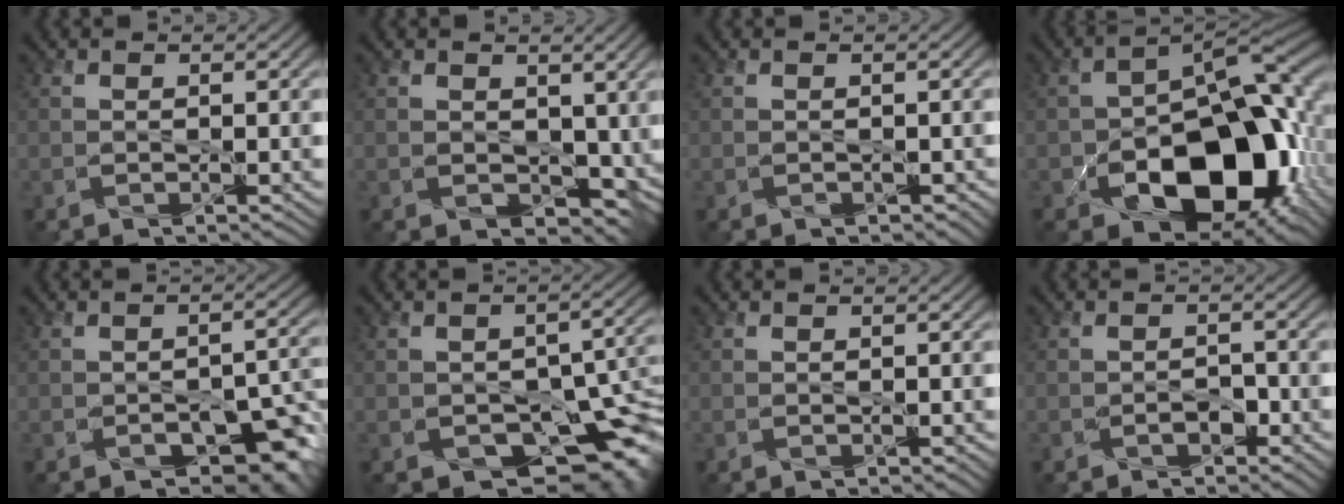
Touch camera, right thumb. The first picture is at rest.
{"total": 6.2, "force": [0.5, 4.5, 4.2], "torque": [-0.075, -0.024, 0.016]}
{"total": 0.5, "force": [-0.3, 0.4, 0.2], "torque": [-0.004, -0.007, -0.002]}
{"total": 17.6, "force": [-5.6, 11.0, 12.5], "torque": [-0.167, -0.034, -0.086]}
{"total": 7.0, "force": [-3.9, 4.0, 4.3], "torque": [-0.051, -0.001, -0.048]}
{"total": 11.9, "force": [-5.7, 7.3, 7.5], "torque": [-0.099, -0.023, -0.073]}
{"total": 0.0}
{"total": 1.7, "force": [-1.0, 1.1, 0.9], "torque": [-0.015, 0.004, -0.016]}